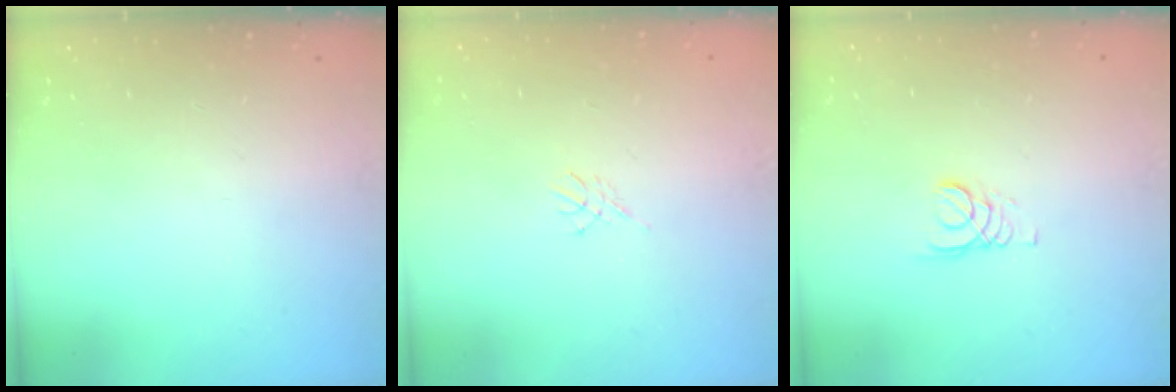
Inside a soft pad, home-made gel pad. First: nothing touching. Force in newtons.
{"total": 3.0, "press": 2.9, "slide": 0.6}
{"total": 2.1, "press": 2.1, "slide": 0.1}